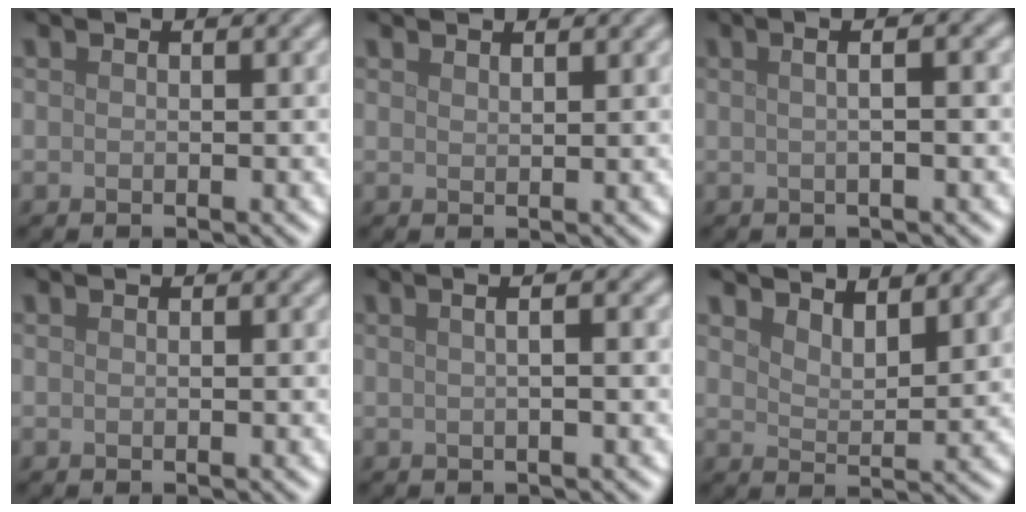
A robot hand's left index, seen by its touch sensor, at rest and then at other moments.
{"total": 1.2, "force": [1.1, 0.1, 0.2], "torque": [-0.001, 0.001, 0.018]}
{"total": 4.6, "force": [1.2, 2.1, 4.0], "torque": [-0.025, 0.021, -0.012]}
{"total": 0.0}
{"total": 4.1, "force": [1.2, 1.8, 3.4], "torque": [-0.019, 0.020, -0.012]}
{"total": 3.8, "force": [3.4, 1.0, 1.5], "torque": [-0.031, -0.005, 0.056]}